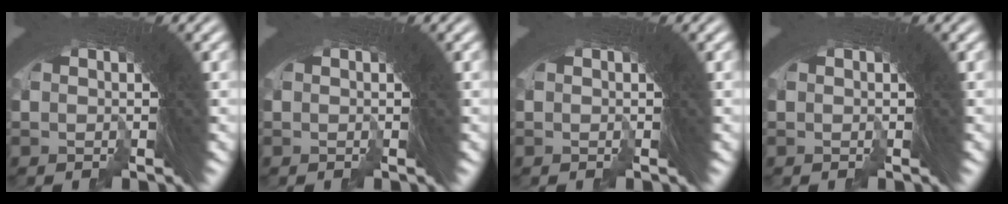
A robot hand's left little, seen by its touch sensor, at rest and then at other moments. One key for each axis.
{"total": 0.0}
{"total": 0.0}
{"total": 0.0}